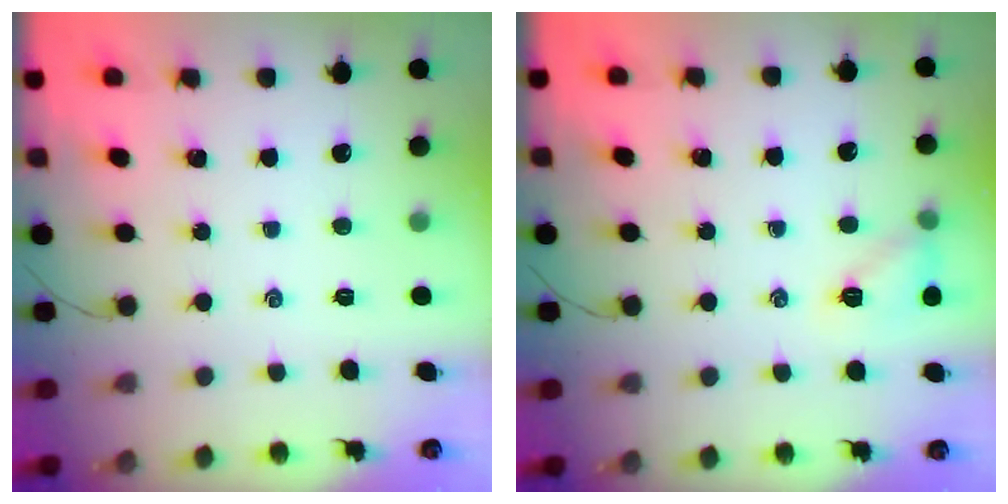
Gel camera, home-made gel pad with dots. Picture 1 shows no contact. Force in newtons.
{"total": 8.2, "press": 8.2, "slide": 1.0}